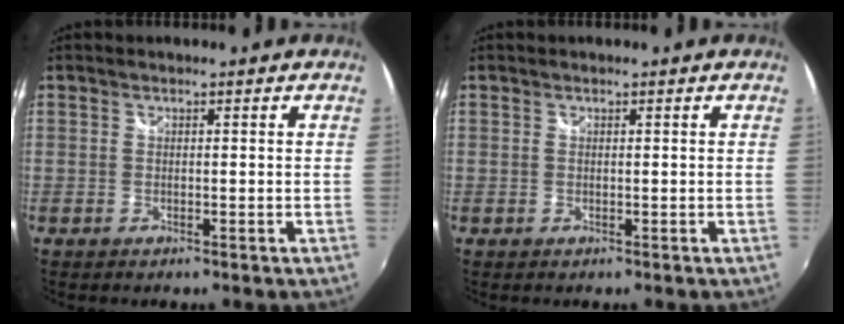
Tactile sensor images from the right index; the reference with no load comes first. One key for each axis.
{"total": 0.0}